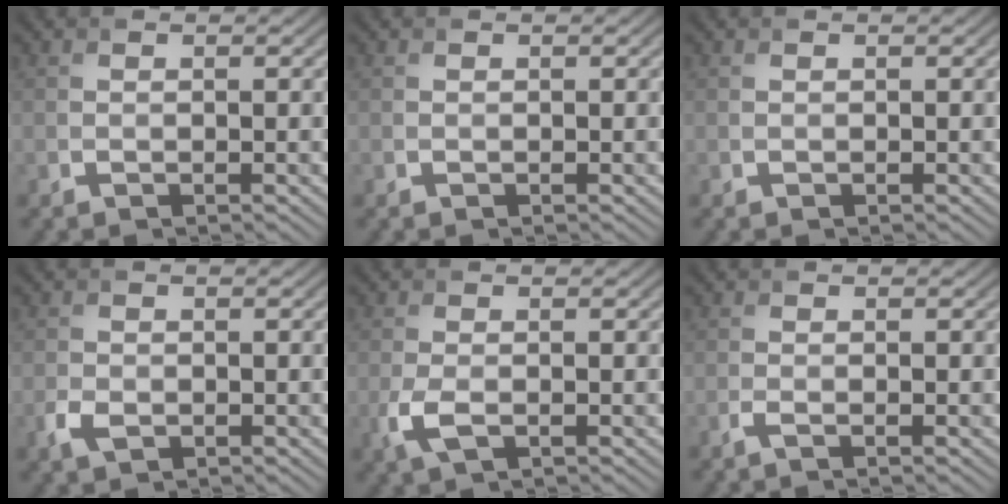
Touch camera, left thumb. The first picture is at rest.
{"total": 0.0}
{"total": 0.0}
{"total": 2.4, "force": [-1.0, 1.6, 1.4], "torque": [-0.037, -0.007, -0.021]}
{"total": 3.1, "force": [-1.0, 1.6, 2.5], "torque": [-0.069, -0.011, -0.022]}
{"total": 1.0, "force": [-0.6, 0.1, 0.8], "torque": [-0.021, 0.000, -0.015]}